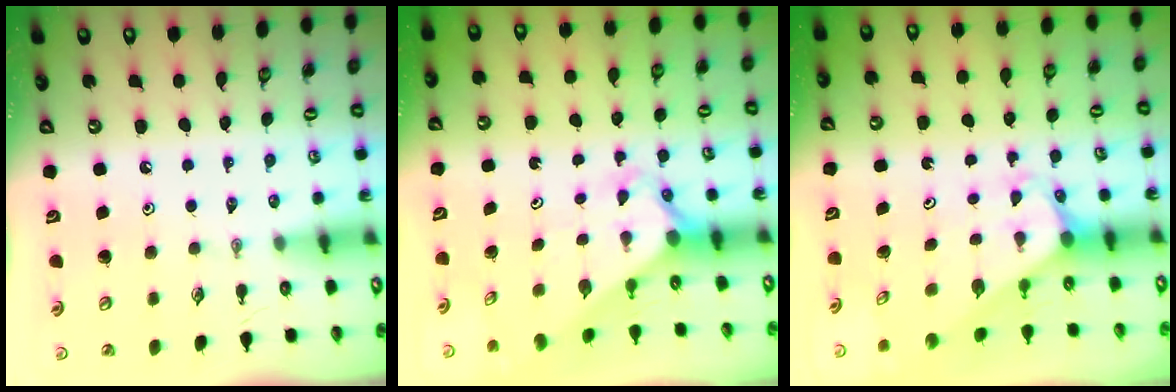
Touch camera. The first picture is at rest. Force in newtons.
{"total": 2.5, "press": 2.5, "slide": 0.2}
{"total": 2.0, "press": 2.0, "slide": 0.1}